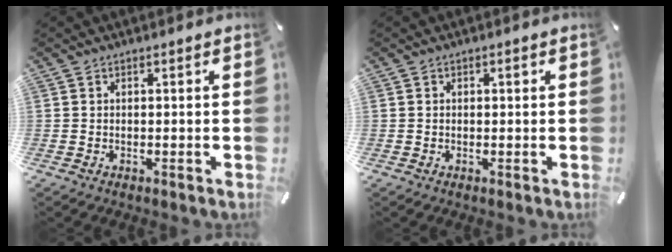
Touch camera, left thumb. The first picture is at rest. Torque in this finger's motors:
{"motor_torque": [0.22, 0.07, 0.00, -0.10, 0.03]}